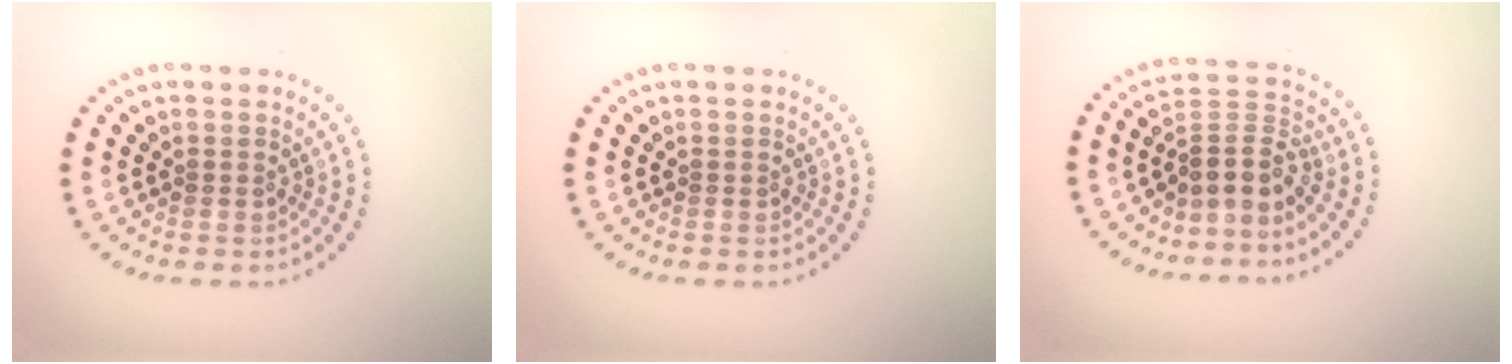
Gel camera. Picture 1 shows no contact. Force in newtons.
{"total": 0.0}
{"total": 3.3, "press": 2.4, "slide": 2.2}